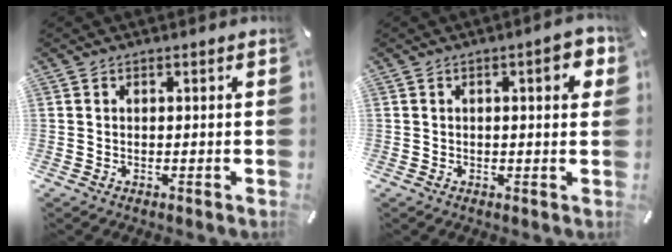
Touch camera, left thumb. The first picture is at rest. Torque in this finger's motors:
{"motor_torque": [0.60, 0.53, 0.36, 0.10, 0.06]}